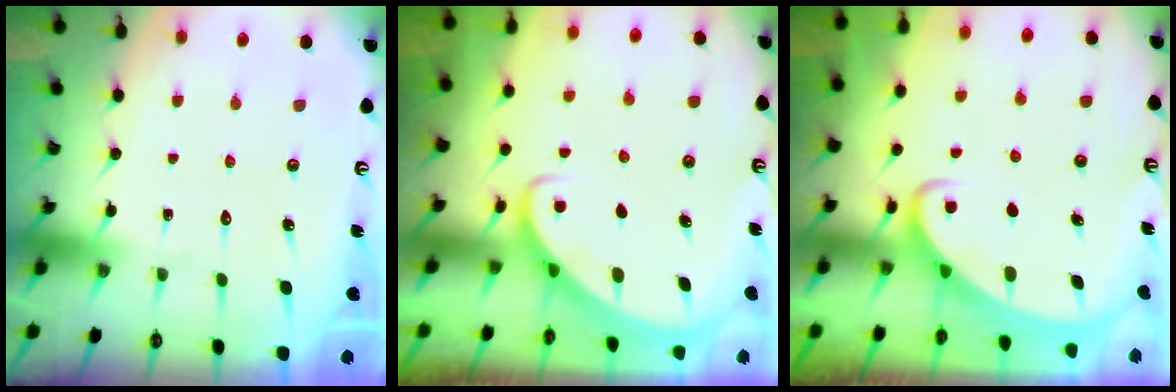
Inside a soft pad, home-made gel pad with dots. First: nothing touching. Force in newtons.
{"total": 2.8, "press": 2.8, "slide": 0.2}
{"total": 2.1, "press": 2.1, "slide": 0.3}